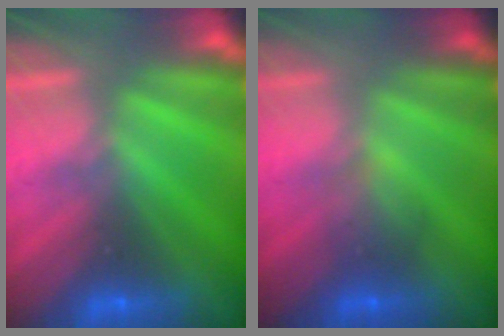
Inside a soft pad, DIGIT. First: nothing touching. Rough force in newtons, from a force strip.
{"total": 1.8}